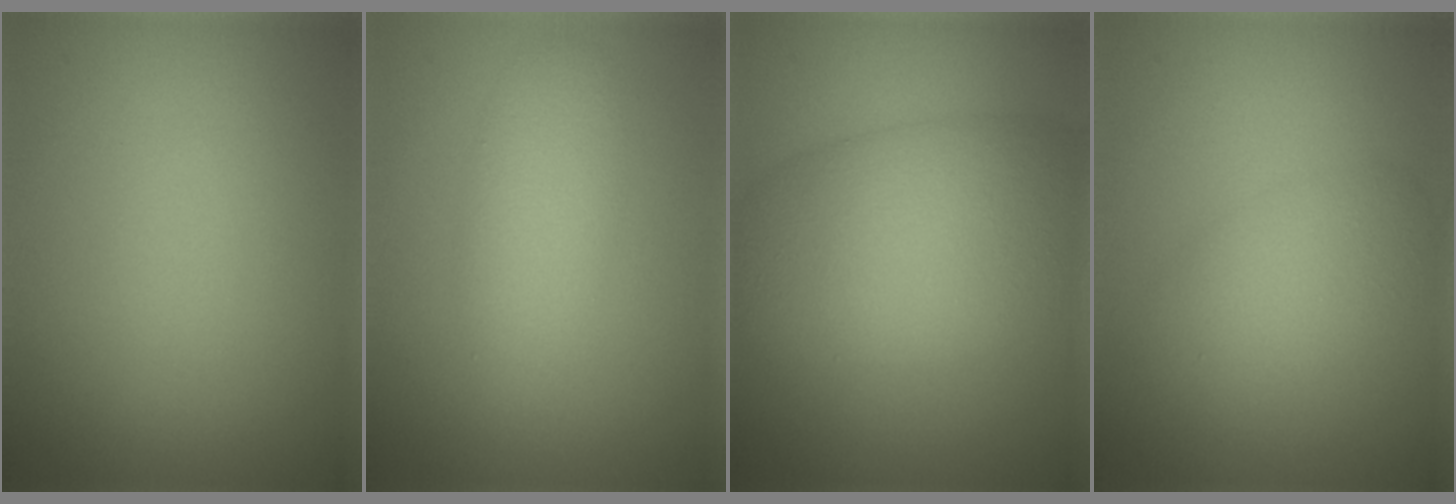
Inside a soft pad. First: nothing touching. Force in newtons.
{"total": 2.9, "press": 2.9, "slide": 0.1}
{"total": 9.1, "press": 9.1, "slide": 0.3}
{"total": 3.5, "press": 3.5, "slide": 0.1}